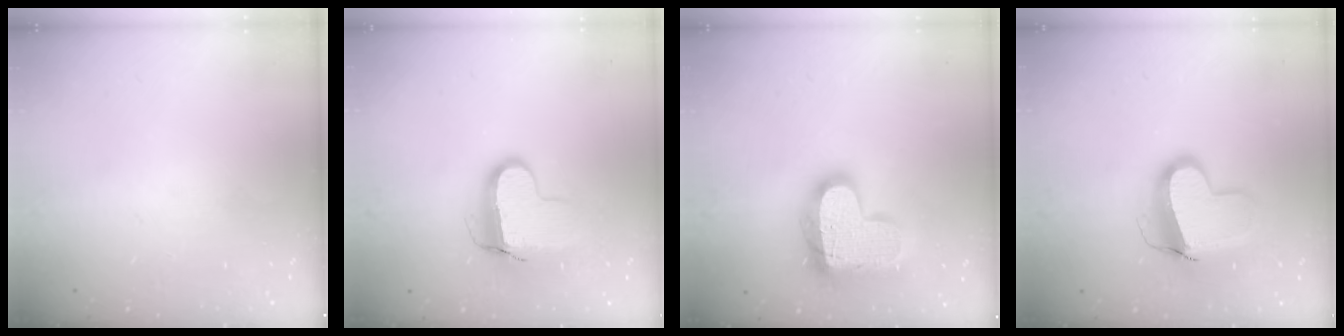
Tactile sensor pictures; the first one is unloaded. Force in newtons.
{"total": 10.5, "press": 10.4, "slide": 0.8}
{"total": 19.8, "press": 19.8, "slide": 1.5}
{"total": 13.1, "press": 13.0, "slide": 1.3}